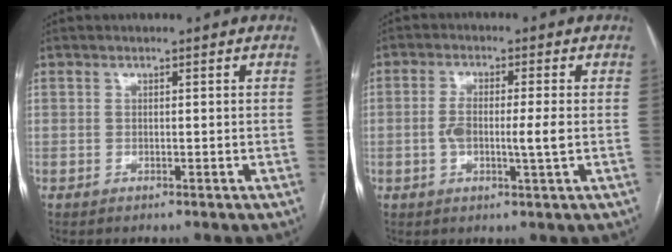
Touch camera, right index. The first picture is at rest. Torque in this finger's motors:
{"motor_torque": [0.77, 0.00, 0.38, 0.11]}